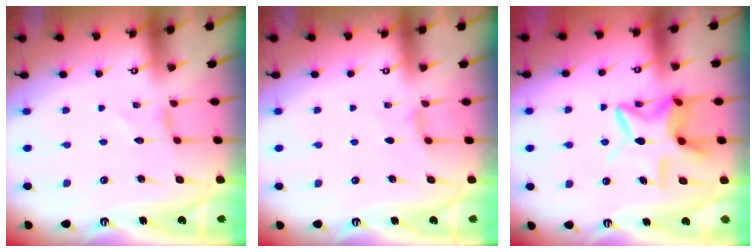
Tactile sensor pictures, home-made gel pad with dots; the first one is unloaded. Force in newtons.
{"total": 3.0, "press": 2.9, "slide": 0.6}
{"total": 12.1, "press": 12.0, "slide": 1.2}